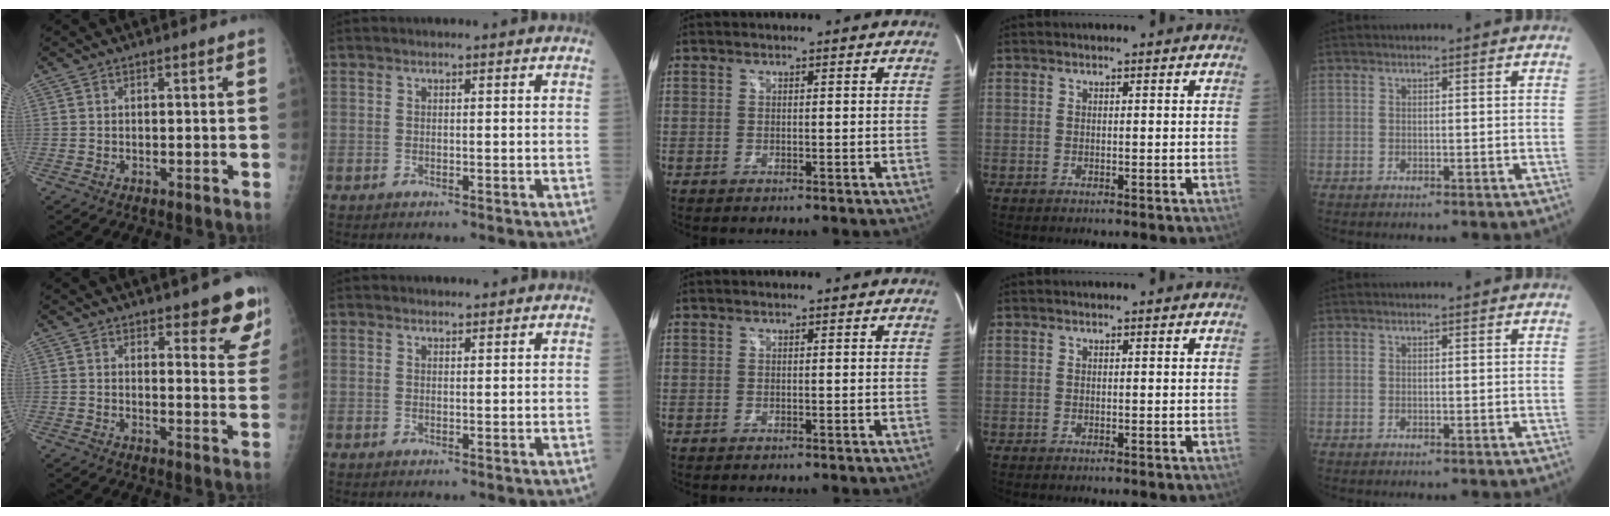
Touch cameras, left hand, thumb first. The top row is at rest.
{"thumb": {"total": 8.9, "force": [6.7, 3.1, 5.0], "torque": [-0.021, -0.043, 0.071]}, "index": {"total": 0.8, "force": [0.7, 0.3, -0.1], "torque": [-0.007, -0.004, 0.011]}}